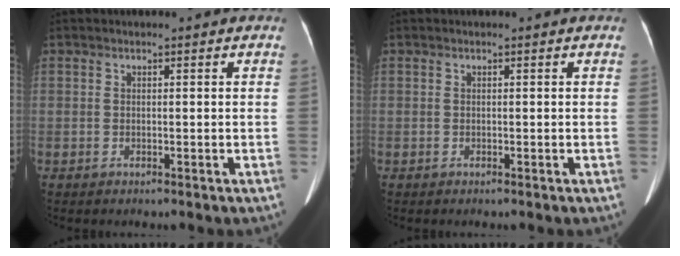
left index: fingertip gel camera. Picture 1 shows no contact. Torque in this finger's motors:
{"motor_torque": [0.01, 0.05, 0.00, 0.00]}